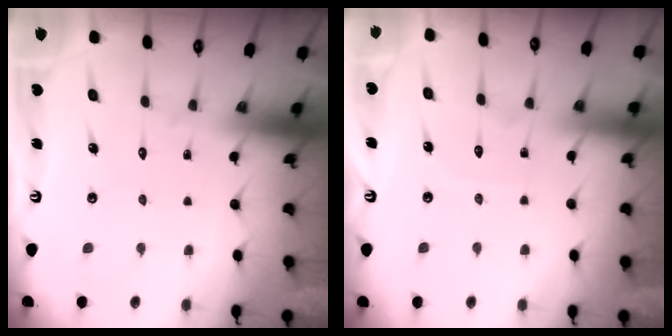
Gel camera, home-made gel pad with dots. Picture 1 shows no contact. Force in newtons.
{"total": 3.6, "press": 3.6, "slide": 0.5}